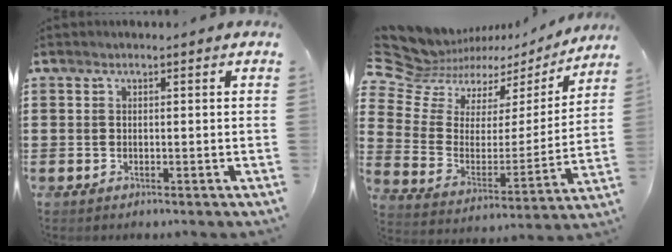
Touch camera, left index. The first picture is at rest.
{"total": 7.7, "force": [6.8, 3.6, 0.1], "torque": [-0.054, -0.052, 0.124]}